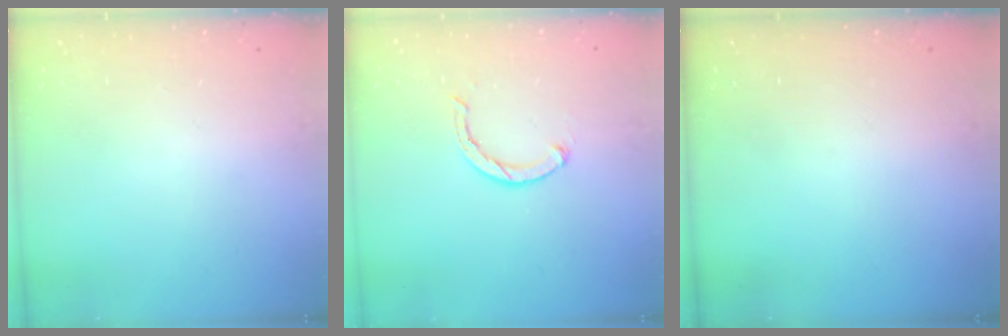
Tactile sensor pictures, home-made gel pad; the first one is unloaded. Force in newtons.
{"total": 3.3, "press": 3.2, "slide": 0.7}
{"total": 0.0}